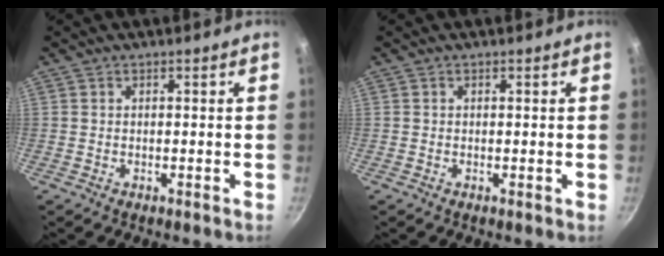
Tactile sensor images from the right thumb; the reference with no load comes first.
{"total": 0.0}